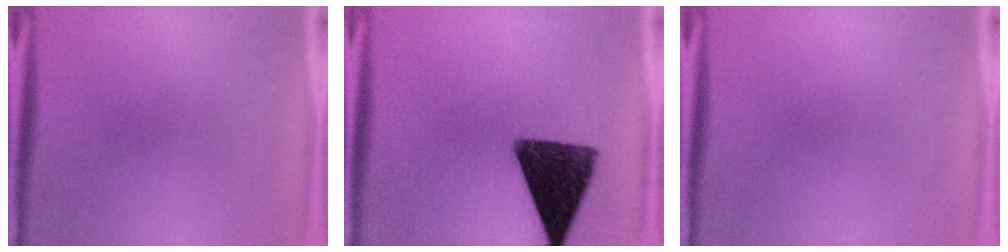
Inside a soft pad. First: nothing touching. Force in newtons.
{"total": 13.9}
{"total": 0.0}